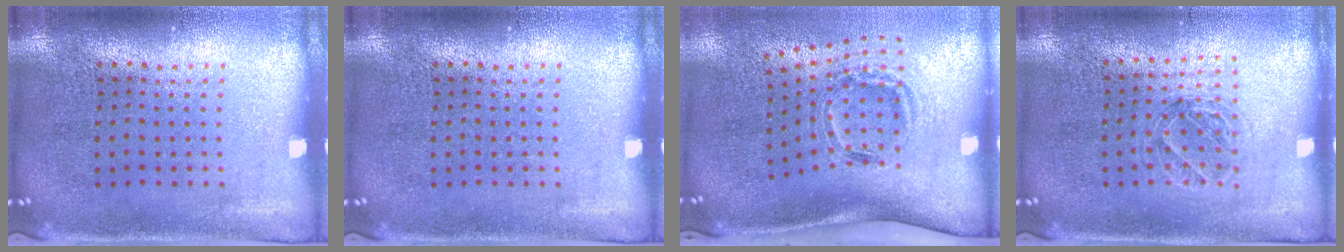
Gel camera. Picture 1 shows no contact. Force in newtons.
{"total": 0.0}
{"total": 1.6, "press": 1.1, "slide": 1.1}
{"total": 1.1, "press": 1.1, "slide": 0.4}